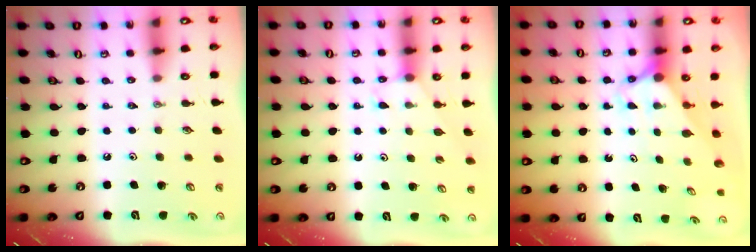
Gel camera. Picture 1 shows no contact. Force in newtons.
{"total": 5.0, "press": 5.0, "slide": 0.3}
{"total": 2.7, "press": 2.7, "slide": 0.0}